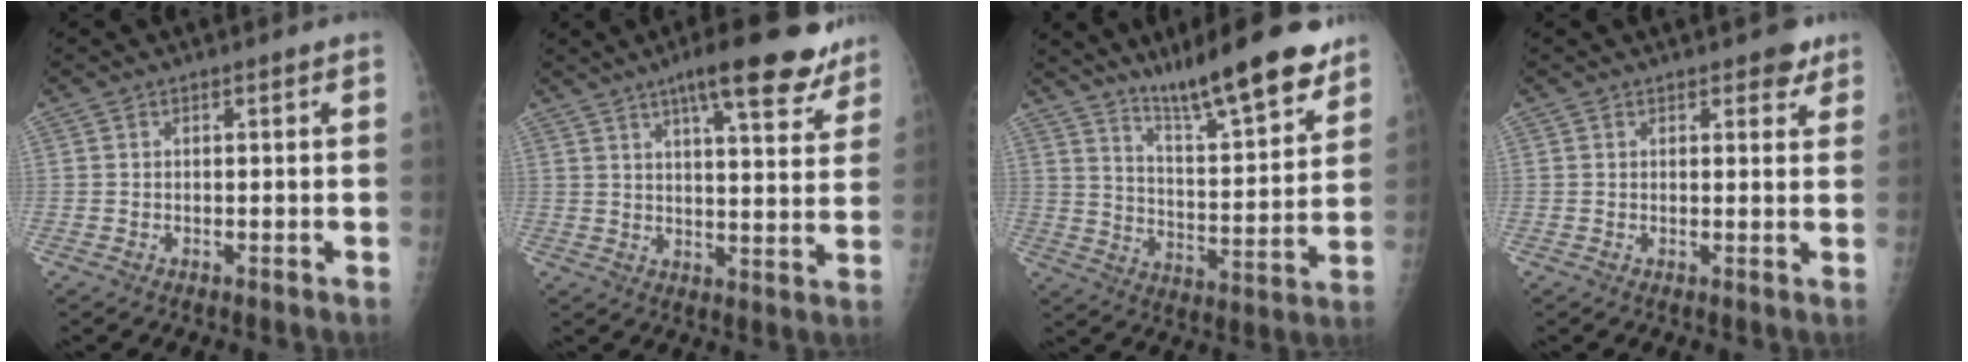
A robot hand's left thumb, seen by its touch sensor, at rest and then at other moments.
{"total": 14.7, "force": [10.0, 3.8, 10.2], "torque": [-0.111, -0.042, 0.133]}
{"total": 17.6, "force": [13.1, 3.0, 11.3], "torque": [-0.141, -0.081, 0.213]}
{"total": 3.1, "force": [2.1, 1.5, 1.6], "torque": [0.001, -0.008, 0.023]}